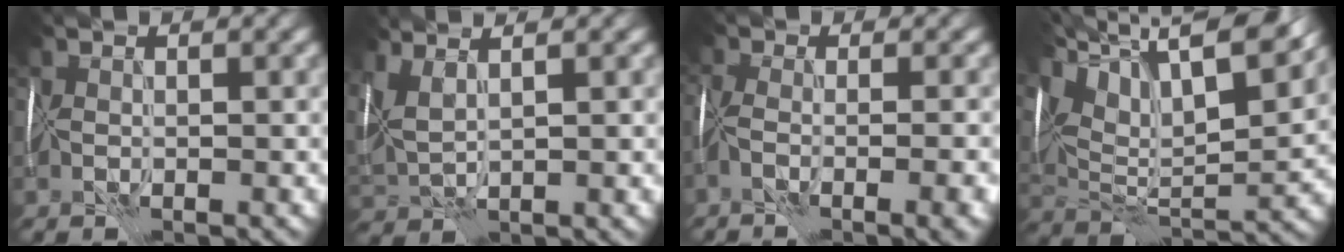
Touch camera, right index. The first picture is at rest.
{"total": 4.8, "force": [2.8, 1.9, 3.3], "torque": [-0.065, 0.016, 0.052]}
{"total": 9.5, "force": [-4.6, 3.8, 7.4], "torque": [-0.114, -0.012, -0.048]}
{"total": 16.1, "force": [9.9, 6.5, 10.9], "torque": [-0.206, 0.039, 0.168]}